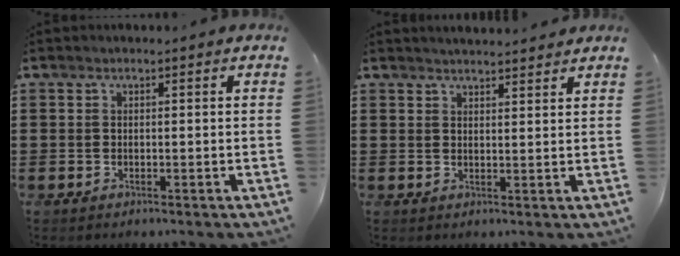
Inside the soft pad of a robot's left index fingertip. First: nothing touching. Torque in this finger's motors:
{"motor_torque": [0.19, 0.07, 0.01, 0.03]}